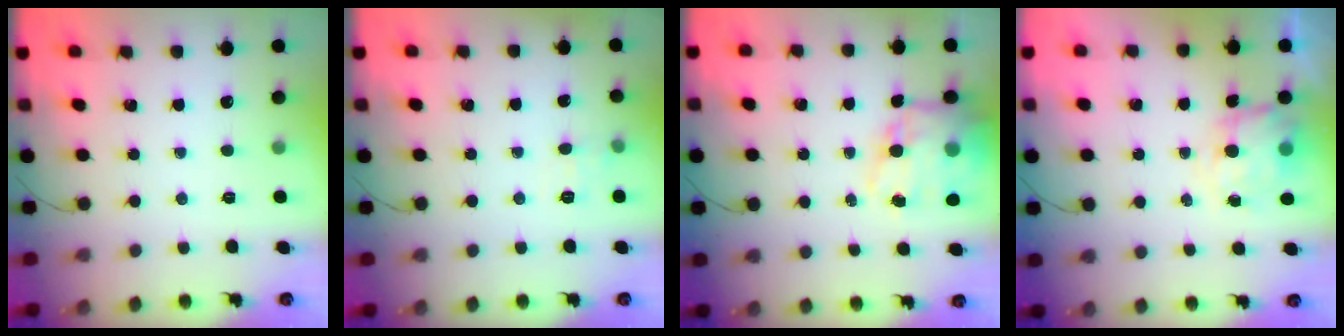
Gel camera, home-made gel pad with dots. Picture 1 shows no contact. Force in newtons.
{"total": 6.2, "press": 6.0, "slide": 1.5}
{"total": 17.1, "press": 16.7, "slide": 3.6}
{"total": 5.5, "press": 5.5, "slide": 0.6}